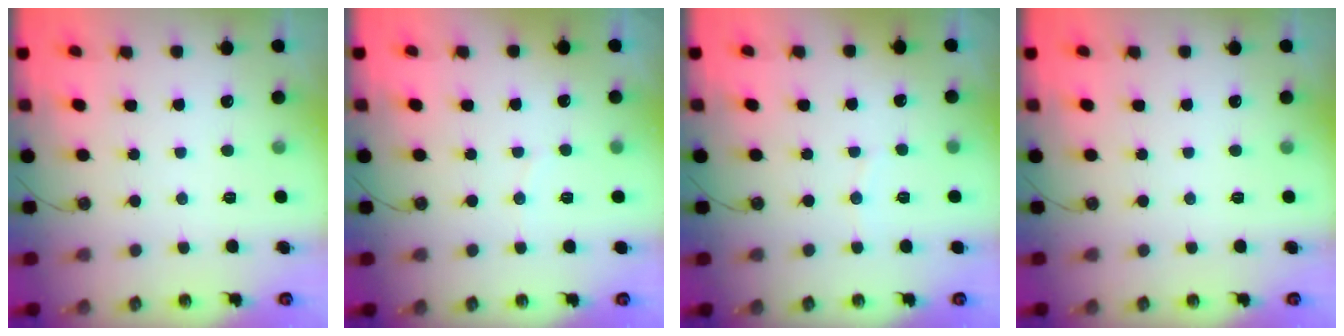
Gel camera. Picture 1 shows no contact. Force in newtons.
{"total": 2.0, "press": 1.8, "slide": 0.9}
{"total": 3.0, "press": 2.9, "slide": 0.7}
{"total": 0.0}